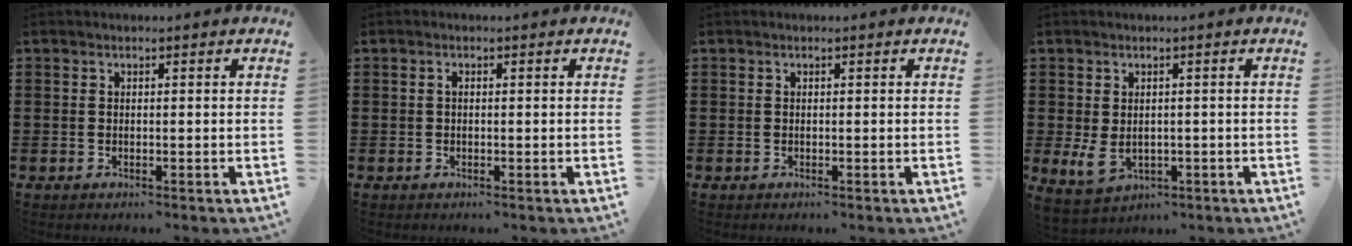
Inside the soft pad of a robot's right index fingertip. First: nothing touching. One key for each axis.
{"total": 0.5, "fx": -0.1, "fy": 0.3, "fz": 0.5, "tx": -0.011, "ty": -0.001, "tz": -0.002}
{"total": 0.0}
{"total": 3.8, "fx": -0.3, "fy": 2.6, "fz": 2.8, "tx": -0.075, "ty": -0.005, "tz": -0.010}